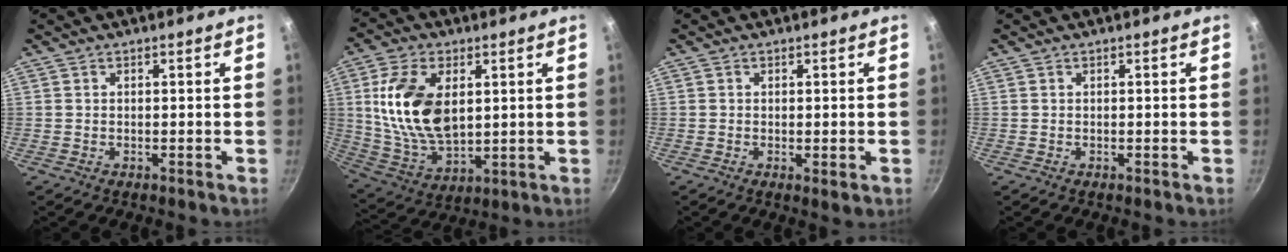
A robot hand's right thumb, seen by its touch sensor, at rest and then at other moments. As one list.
[{"total": 16.3, "force": [3.2, 9.6, 12.8], "torque": [-0.228, -0.020, 0.074]}, {"total": 1.7, "force": [-0.2, 0.5, 1.6], "torque": [-0.026, -0.007, -0.003]}, {"total": 0.0}]